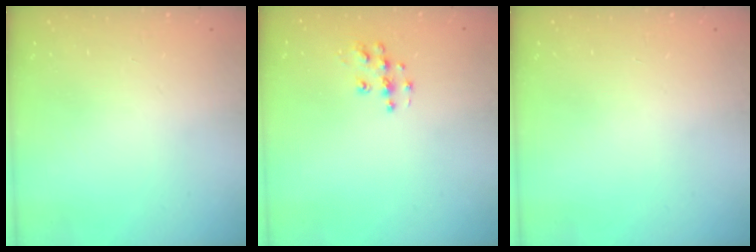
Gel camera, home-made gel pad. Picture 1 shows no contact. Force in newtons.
{"total": 7.9, "press": 7.9, "slide": 0.4}
{"total": 0.0}